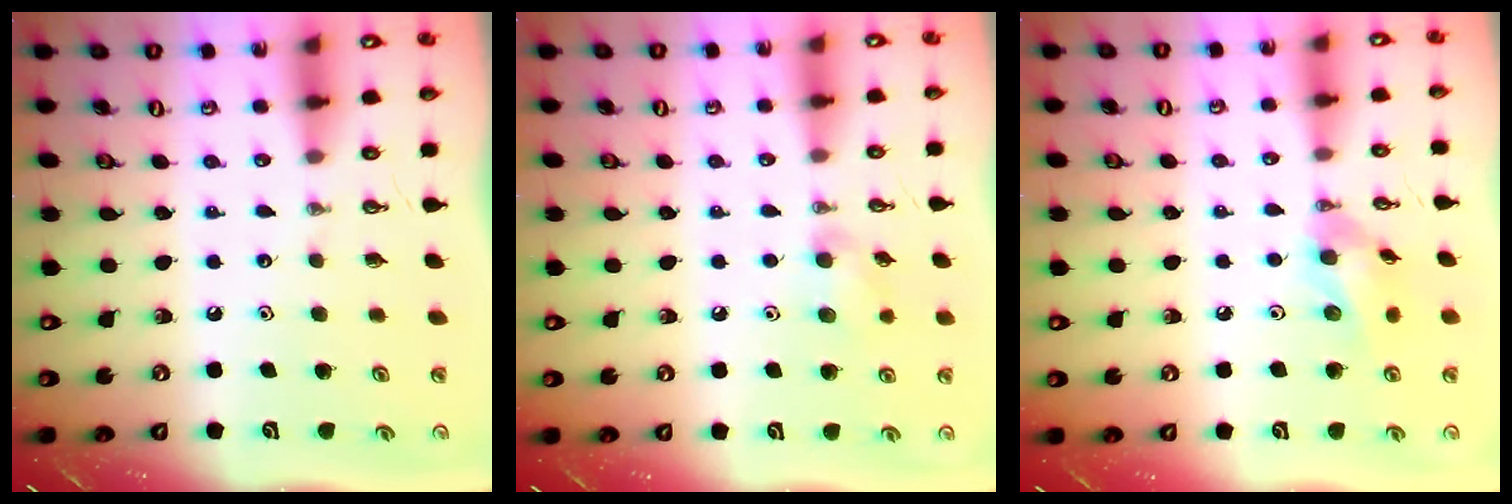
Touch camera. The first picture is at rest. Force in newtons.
{"total": 7.9, "press": 7.9, "slide": 0.9}
{"total": 10.2, "press": 10.1, "slide": 1.8}